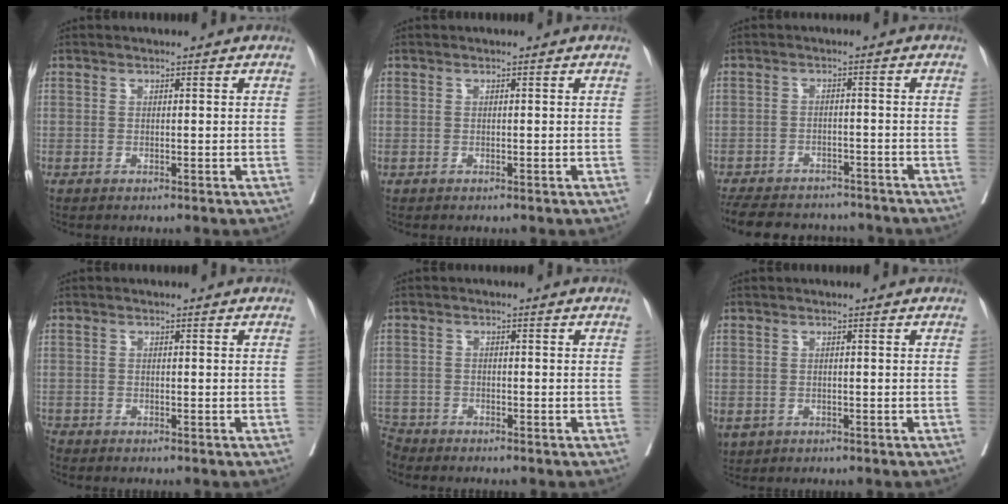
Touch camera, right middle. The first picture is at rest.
{"total": 0.0}
{"total": 15.0, "force": [-13.2, 5.1, 4.9], "torque": [-0.112, -0.002, -0.177]}
{"total": 1.2, "force": [-1.1, 0.3, 0.1], "torque": [-0.002, -0.002, -0.023]}
{"total": 3.1, "force": [-3.0, 0.5, -0.6], "torque": [0.013, -0.009, -0.060]}
{"total": 3.2, "force": [-1.6, 2.7, 1.0], "torque": [-0.019, -0.003, -0.021]}